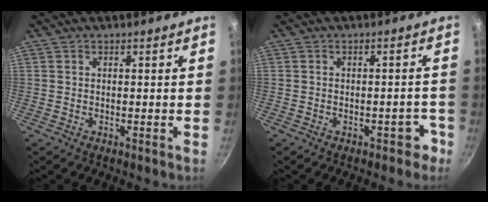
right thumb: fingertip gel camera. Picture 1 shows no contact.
{"total": 3.4, "force": [-2.1, 2.2, 1.7], "torque": [0.008, 0.035, -0.011]}